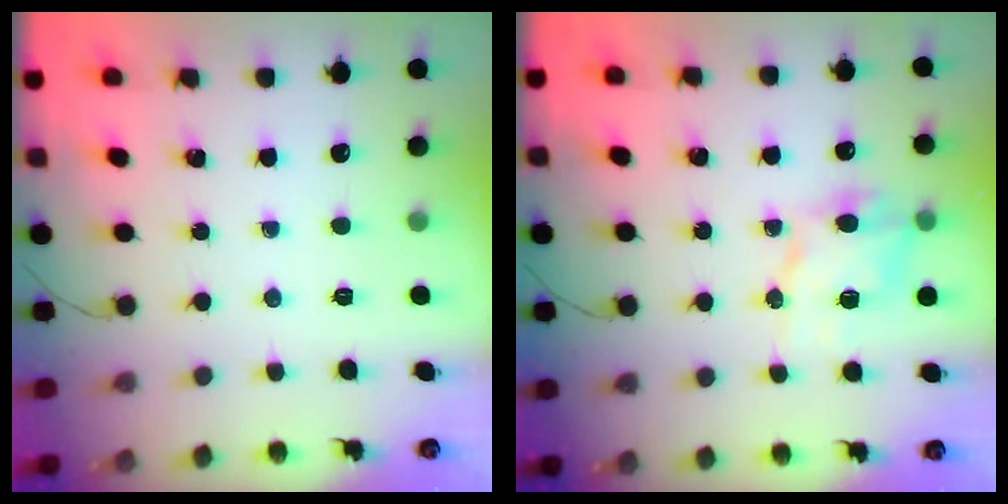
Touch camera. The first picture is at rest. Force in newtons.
{"total": 9.2, "press": 9.2, "slide": 0.6}